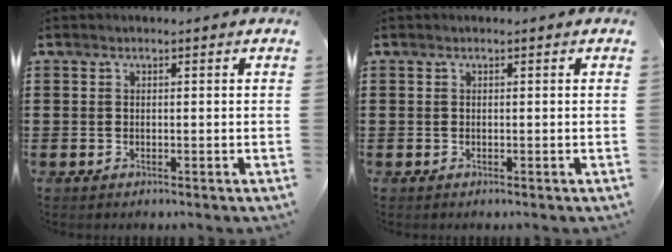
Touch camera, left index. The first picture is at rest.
{"total": 0.0}